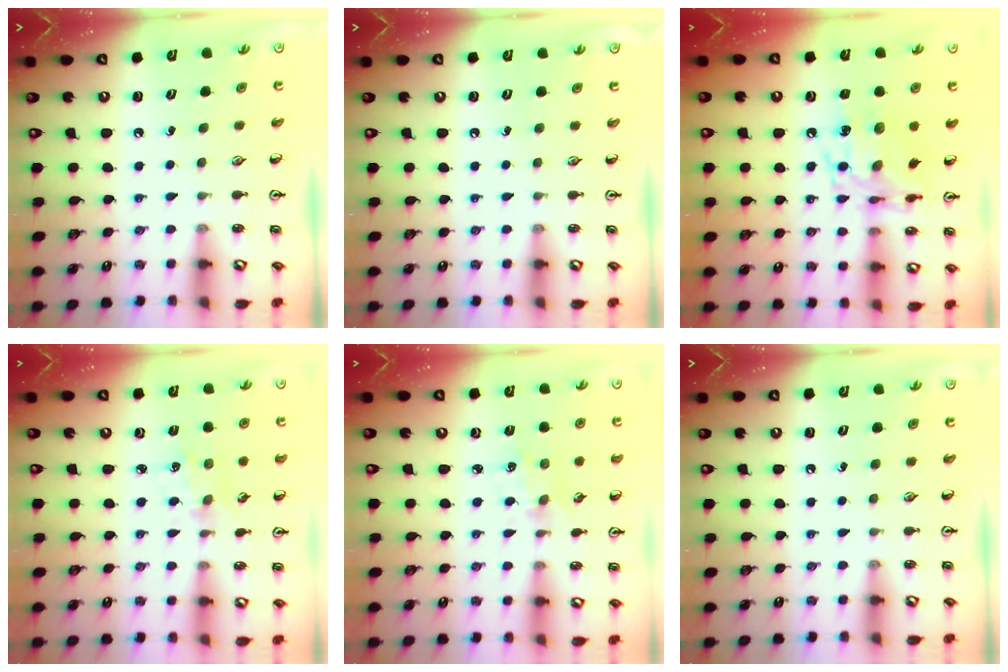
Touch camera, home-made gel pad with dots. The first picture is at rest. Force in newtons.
{"total": 0.0}
{"total": 12.9, "press": 12.9, "slide": 0.9}
{"total": 1.4, "press": 1.3, "slide": 0.2}
{"total": 1.4, "press": 1.3, "slide": 0.2}
{"total": 0.0}